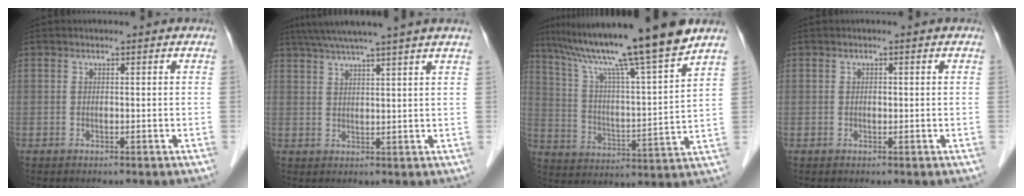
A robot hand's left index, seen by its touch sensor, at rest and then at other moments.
{"total": 10.1, "force": [8.2, -1.6, 5.5], "torque": [-0.088, 0.023, 0.110]}
{"total": 19.3, "force": [15.7, -0.9, 11.2], "torque": [-0.188, 0.003, 0.251]}
{"total": 0.5, "force": [0.0, 0.4, 0.4], "torque": [-0.008, 0.000, -0.001]}